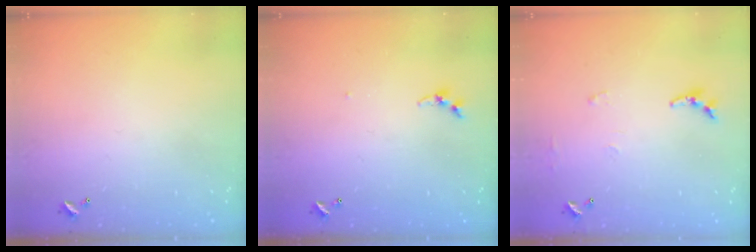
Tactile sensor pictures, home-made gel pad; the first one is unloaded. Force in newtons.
{"total": 3.4, "press": 3.4, "slide": 0.3}
{"total": 5.7, "press": 5.7, "slide": 0.2}